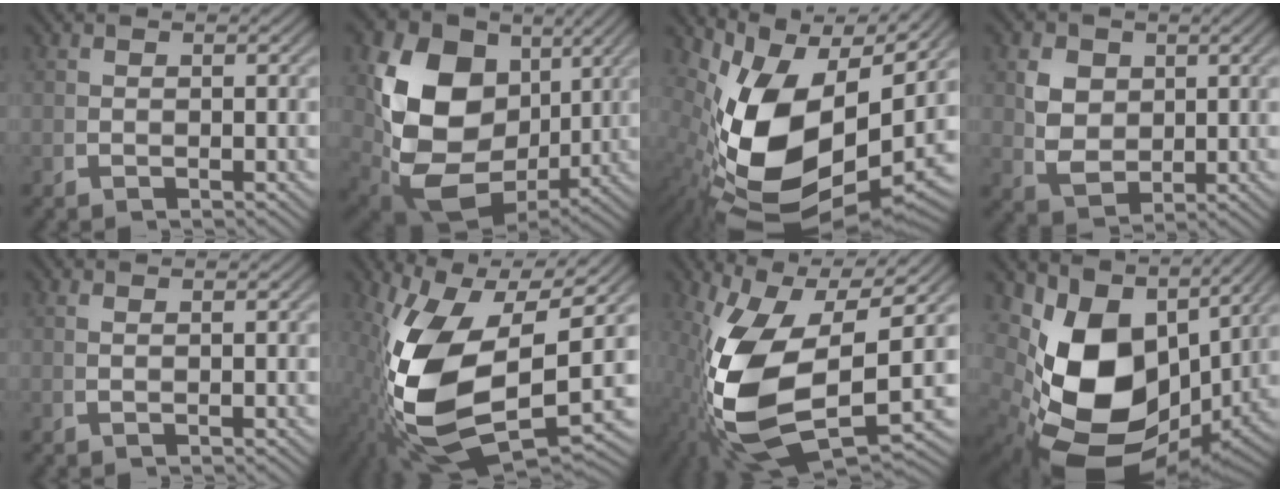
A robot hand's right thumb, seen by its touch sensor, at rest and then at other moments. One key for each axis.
{"total": 17.4, "fx": -1.3, "fy": 12.5, "fz": 12.0, "tx": -0.274, "ty": -0.082, "tz": 0.015}
{"total": 19.4, "fx": -0.6, "fy": 11.9, "fz": 15.3, "tx": -0.304, "ty": -0.071, "tz": 0.033}
{"total": 5.7, "fx": 0.5, "fy": 4.4, "fz": 3.5, "tx": -0.080, "ty": -0.034, "tz": 0.031}
{"total": 0.7, "fx": 0.4, "fy": -0.4, "fz": 0.3, "tx": -0.007, "ty": 0.004, "tz": 0.010}
{"total": 17.9, "fx": -1.6, "fy": 10.2, "fz": 14.6, "tx": -0.302, "ty": -0.065, "tz": 0.013}
{"total": 16.0, "fx": -1.4, "fy": 8.7, "fz": 13.4, "tx": -0.277, "ty": -0.056, "tz": 0.012}
{"total": 17.8, "fx": -1.5, "fy": 11.1, "fz": 13.8, "tx": -0.275, "ty": -0.071, "tz": 0.024}